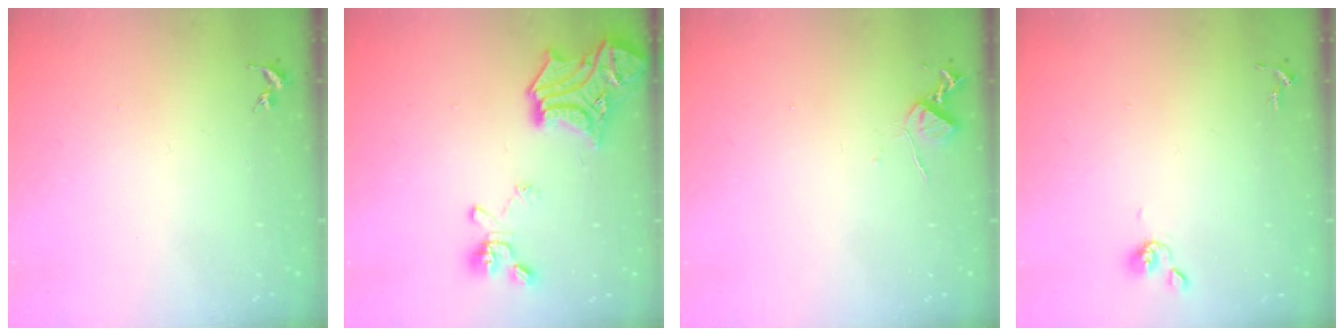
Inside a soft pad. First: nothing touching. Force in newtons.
{"total": 21.4, "press": 21.3, "slide": 1.8}
{"total": 6.3, "press": 6.3, "slide": 0.9}
{"total": 4.0, "press": 3.9, "slide": 0.9}